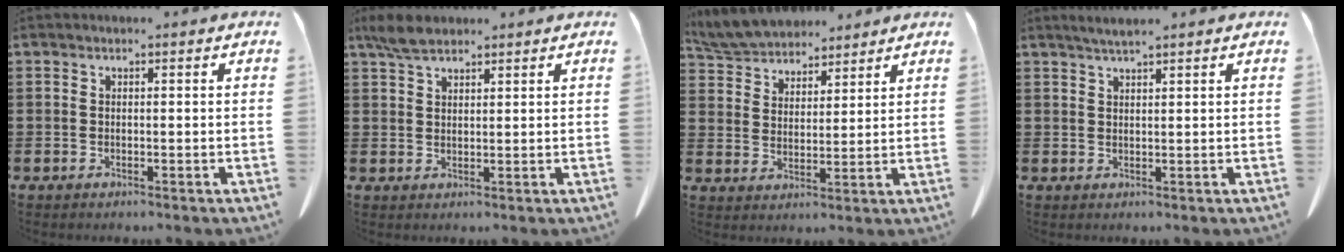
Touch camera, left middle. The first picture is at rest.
{"total": 3.9, "force": [3.0, 1.4, 1.9], "torque": [-0.047, 0.002, 0.058]}
{"total": 6.7, "force": [6.4, 1.7, 1.1], "torque": [-0.052, -0.023, 0.120]}
{"total": 1.8, "force": [1.6, -0.1, 0.9], "torque": [-0.019, -0.001, 0.030]}